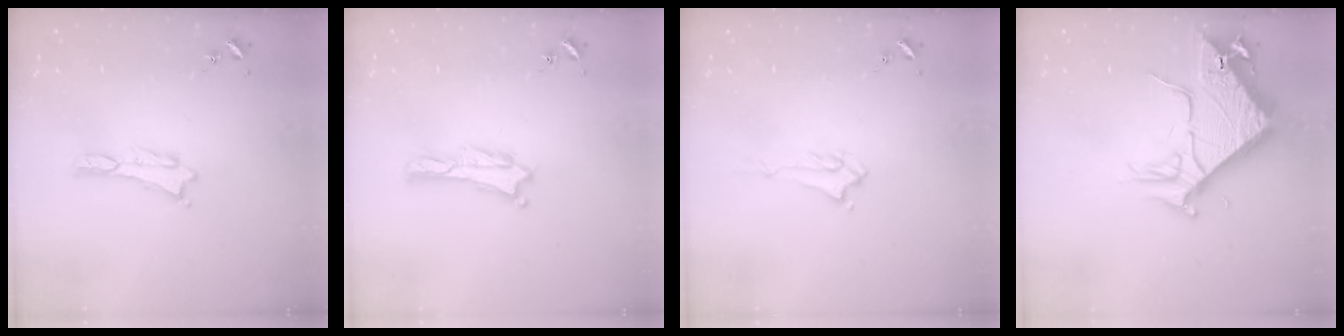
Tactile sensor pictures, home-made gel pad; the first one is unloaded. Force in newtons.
{"total": 0.0}
{"total": 1.4, "press": 1.4, "slide": 0.3}
{"total": 7.9, "press": 7.8, "slide": 1.0}